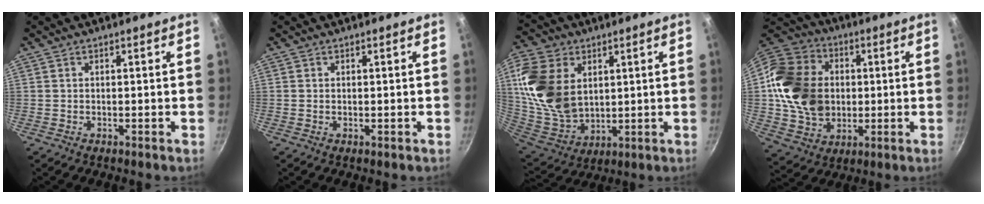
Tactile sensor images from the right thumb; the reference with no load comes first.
{"total": 0.0}
{"total": 18.3, "force": [5.0, 12.8, 12.2], "torque": [-0.222, -0.024, 0.110]}
{"total": 21.3, "force": [1.6, 17.0, 12.8], "torque": [-0.218, 0.018, 0.037]}